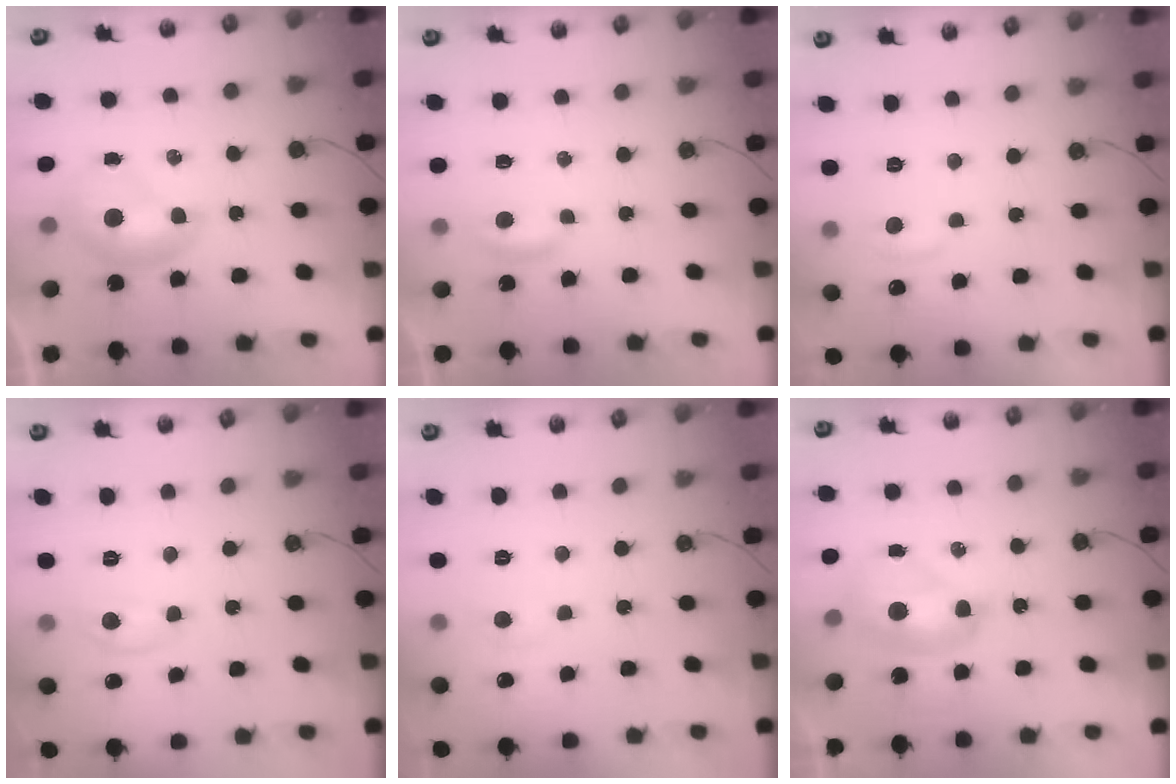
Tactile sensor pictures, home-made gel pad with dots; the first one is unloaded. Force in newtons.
{"total": 2.9, "press": 2.8, "slide": 0.4}
{"total": 1.2, "press": 0.9, "slide": 0.8}
{"total": 1.1, "press": 1.0, "slide": 0.2}
{"total": 0.6, "press": 0.2, "slide": 0.5}
{"total": 2.6, "press": 2.6, "slide": 0.2}